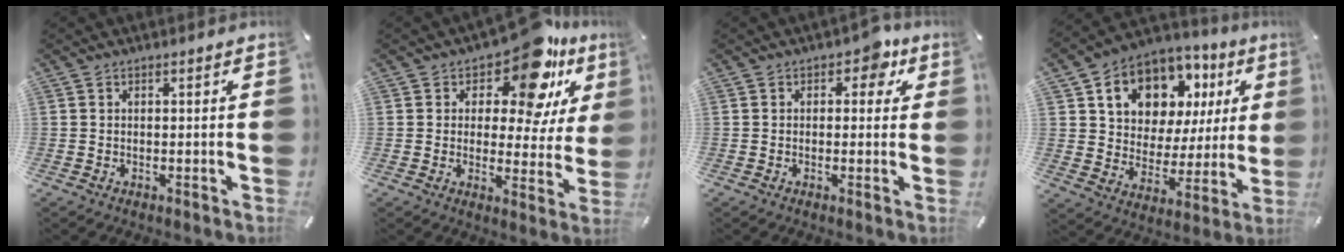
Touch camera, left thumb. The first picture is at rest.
{"total": 15.4, "force": [9.5, 7.0, 10.0], "torque": [-0.141, -0.063, 0.157]}
{"total": 5.3, "force": [2.2, 3.3, 3.6], "torque": [-0.030, -0.004, 0.028]}
{"total": 12.7, "force": [7.1, 9.5, 4.7], "torque": [-0.086, -0.046, 0.130]}